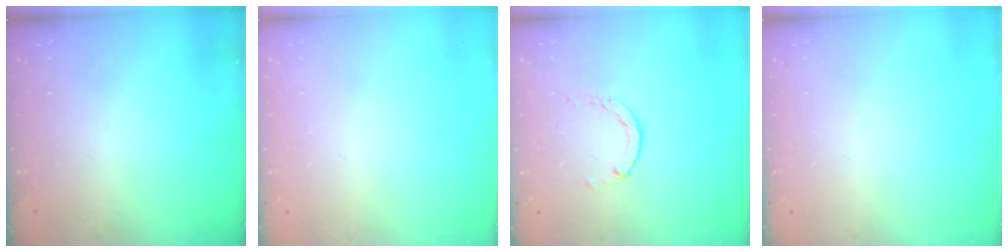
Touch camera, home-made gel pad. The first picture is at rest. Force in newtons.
{"total": 2.5, "press": 2.5, "slide": 0.2}
{"total": 1.1, "press": 1.1, "slide": 0.2}
{"total": 0.0}